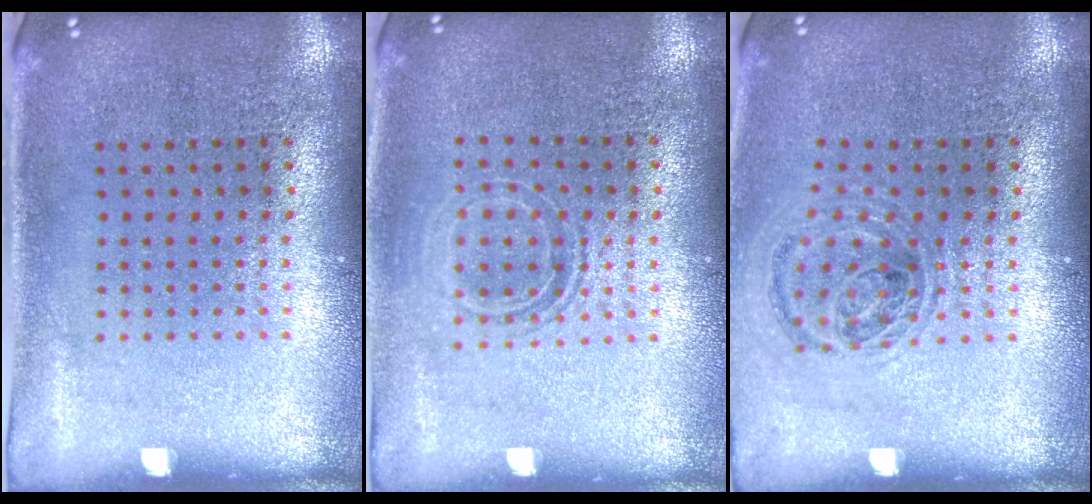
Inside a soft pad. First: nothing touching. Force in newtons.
{"total": 1.4, "press": 1.2, "slide": 0.8}
{"total": 1.0, "press": 1.0, "slide": 0.1}